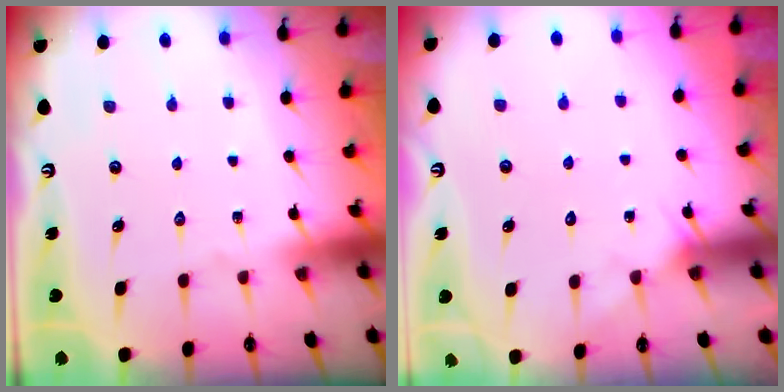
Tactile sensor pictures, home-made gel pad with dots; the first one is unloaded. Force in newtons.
{"total": 2.8, "press": 2.8, "slide": 0.1}